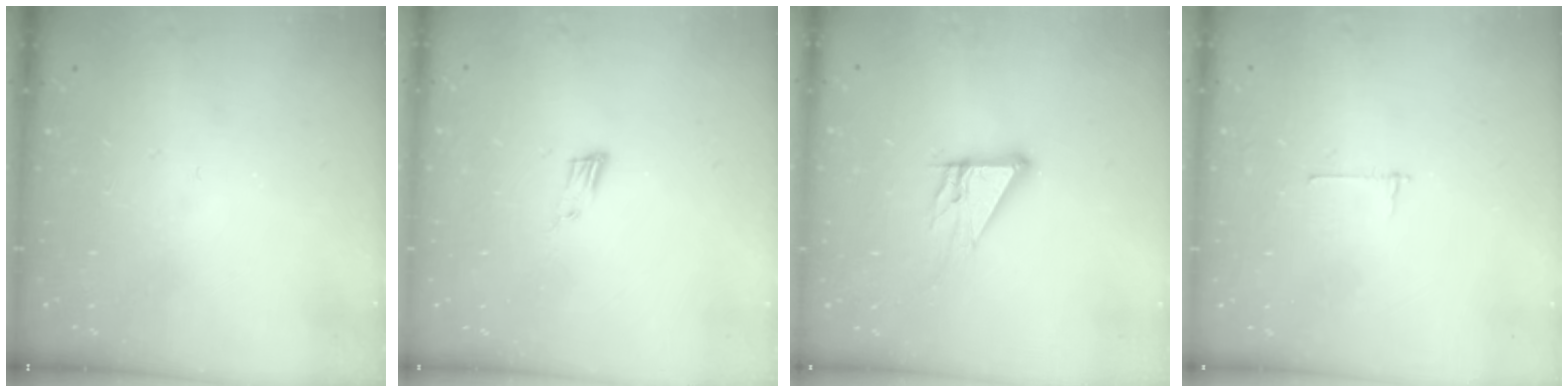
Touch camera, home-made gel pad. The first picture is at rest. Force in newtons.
{"total": 4.4, "press": 4.3, "slide": 1.0}
{"total": 9.0, "press": 9.0, "slide": 0.7}
{"total": 2.7, "press": 2.7, "slide": 0.3}